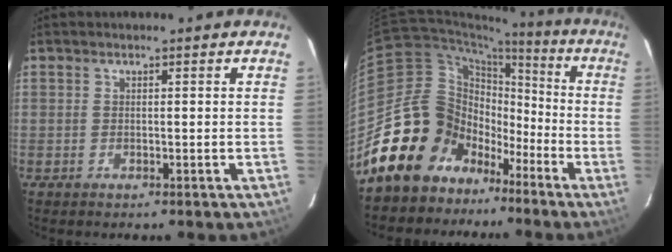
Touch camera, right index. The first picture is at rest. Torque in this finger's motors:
{"motor_torque": [0.57, -0.67, 0.01, -0.21]}